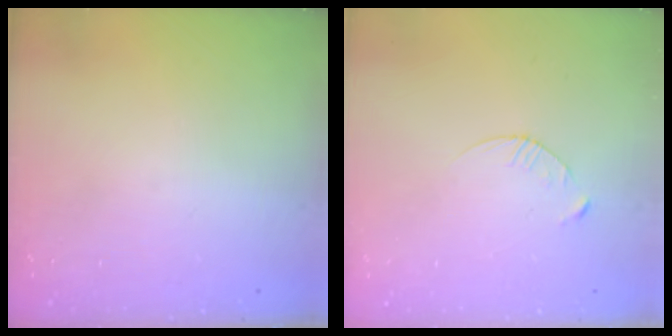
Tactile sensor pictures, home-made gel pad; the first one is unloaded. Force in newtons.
{"total": 3.4, "press": 3.4, "slide": 0.4}